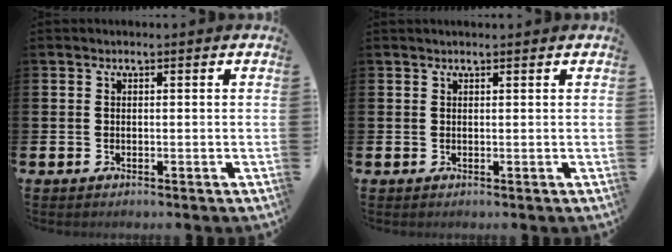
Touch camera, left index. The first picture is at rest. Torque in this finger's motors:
{"motor_torque": [0.84, -1.29, 0.02, 0.03]}